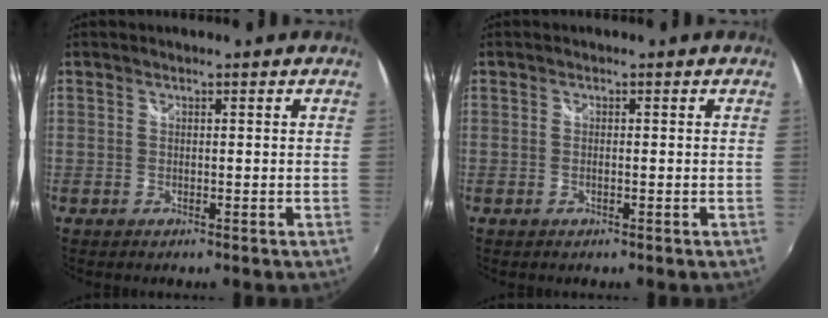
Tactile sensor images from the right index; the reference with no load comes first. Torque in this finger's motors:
{"motor_torque": [-0.45, 0.07, -0.09, -0.01]}